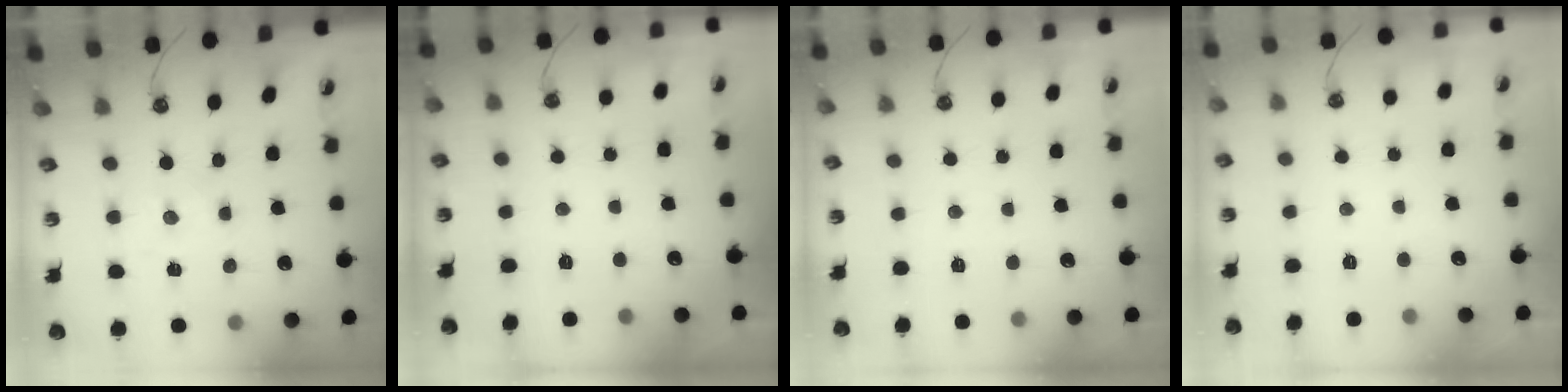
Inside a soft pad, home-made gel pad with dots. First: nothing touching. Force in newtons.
{"total": 0.0}
{"total": 2.9, "press": 2.9, "slide": 0.4}
{"total": 0.0}